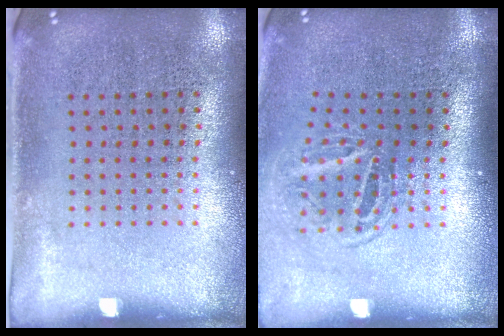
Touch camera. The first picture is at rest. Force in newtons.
{"total": 1.6, "press": 1.1, "slide": 1.2}